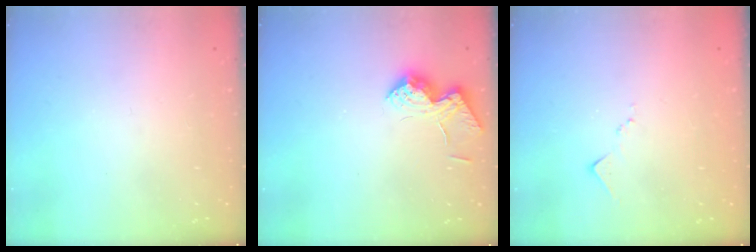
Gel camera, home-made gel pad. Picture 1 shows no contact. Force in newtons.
{"total": 13.4, "press": 13.4, "slide": 1.0}
{"total": 7.1, "press": 7.0, "slide": 0.8}